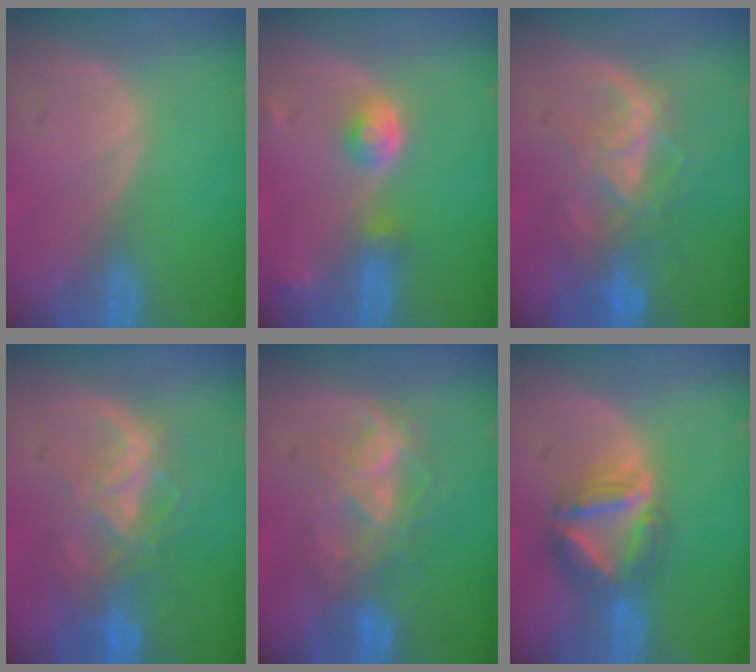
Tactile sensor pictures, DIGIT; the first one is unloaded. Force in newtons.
{"total": 4.4, "press": 4.1, "slide": 1.8}
{"total": 8.9, "press": 7.5, "slide": 4.7}
{"total": 8.9, "press": 7.5, "slide": 4.7}
{"total": 6.8, "press": 6.6, "slide": 1.5}
{"total": 7.7, "press": 6.7, "slide": 3.7}